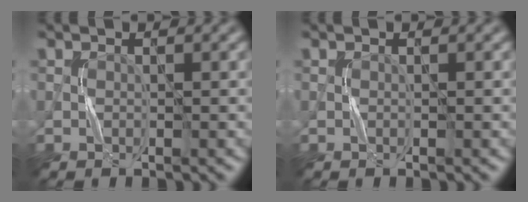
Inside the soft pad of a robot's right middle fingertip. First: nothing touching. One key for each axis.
{"total": 0.0}